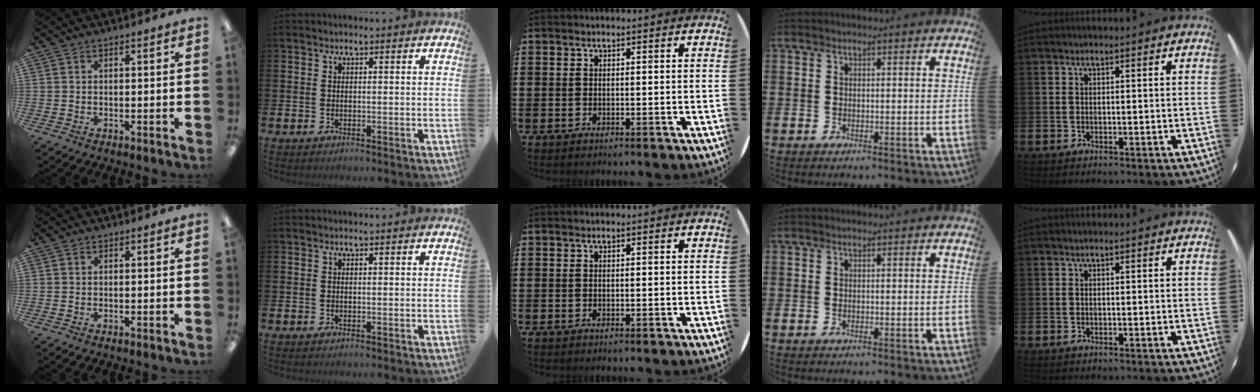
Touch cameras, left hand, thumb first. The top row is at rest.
{}